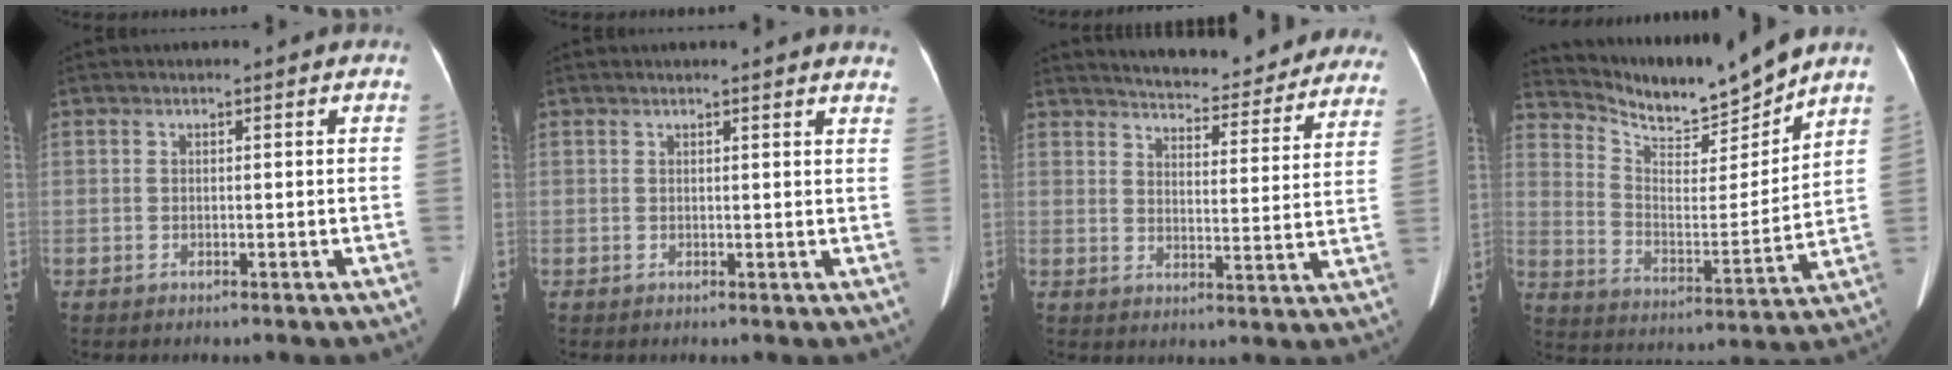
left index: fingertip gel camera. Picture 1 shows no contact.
{"total": 7.3, "force": [6.9, 0.2, 2.1], "torque": [-0.016, -0.012, 0.051]}
{"total": 22.3, "force": [20.6, 4.2, 7.2], "torque": [-0.088, -0.055, 0.242]}
{"total": 12.1, "force": [11.8, 0.2, 2.7], "torque": [-0.067, -0.012, 0.213]}